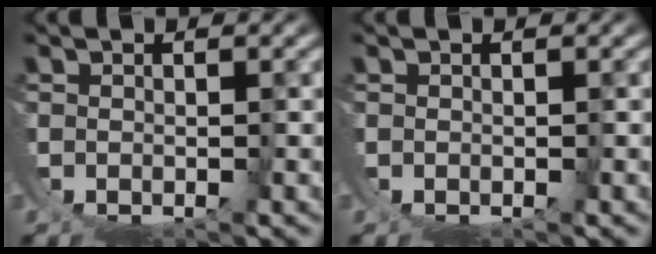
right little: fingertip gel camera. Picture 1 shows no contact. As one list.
[{"total": 0.0}]